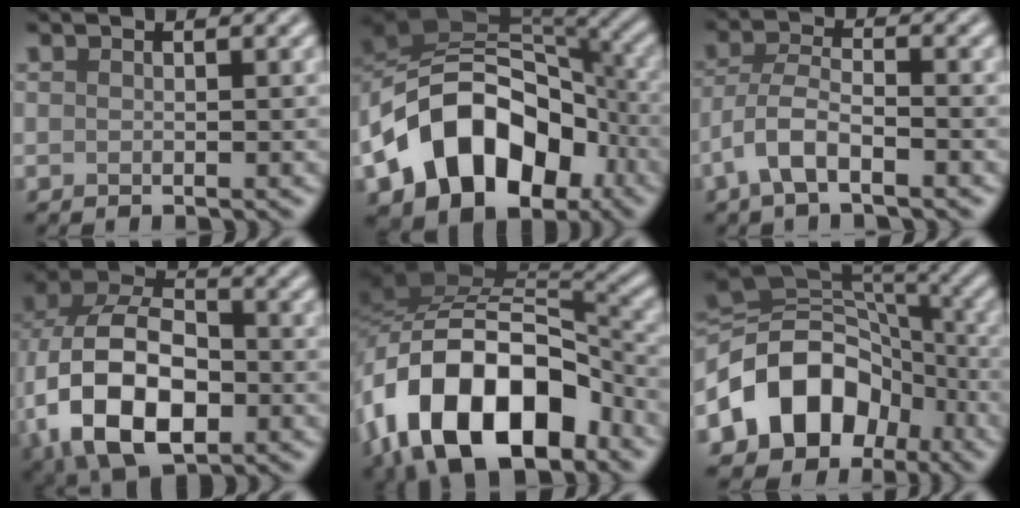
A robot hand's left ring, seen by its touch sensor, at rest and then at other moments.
{"total": 12.9, "force": [-4.7, 8.6, 8.4], "torque": [-0.143, 0.009, -0.089]}
{"total": 4.3, "force": [-2.1, 1.6, 3.3], "torque": [-0.070, 0.004, -0.050]}
{"total": 14.1, "force": [-4.0, 8.7, 10.3], "torque": [-0.212, -0.017, -0.077]}
{"total": 16.0, "force": [-7.9, 9.0, 10.6], "torque": [-0.183, -0.007, -0.146]}
{"total": 10.8, "force": [-4.5, 8.2, 5.4], "torque": [-0.081, 0.013, -0.096]}